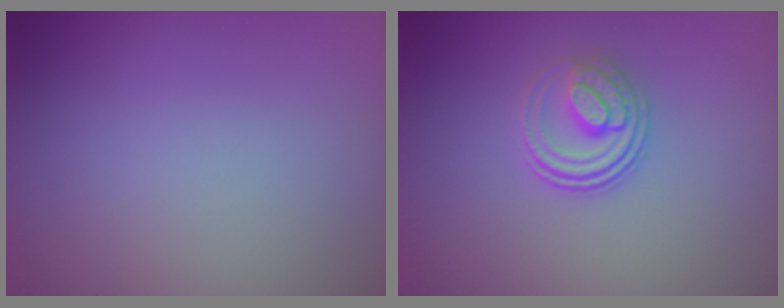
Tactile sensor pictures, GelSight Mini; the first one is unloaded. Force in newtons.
{"total": 3.1, "press": 2.7, "slide": 1.6}